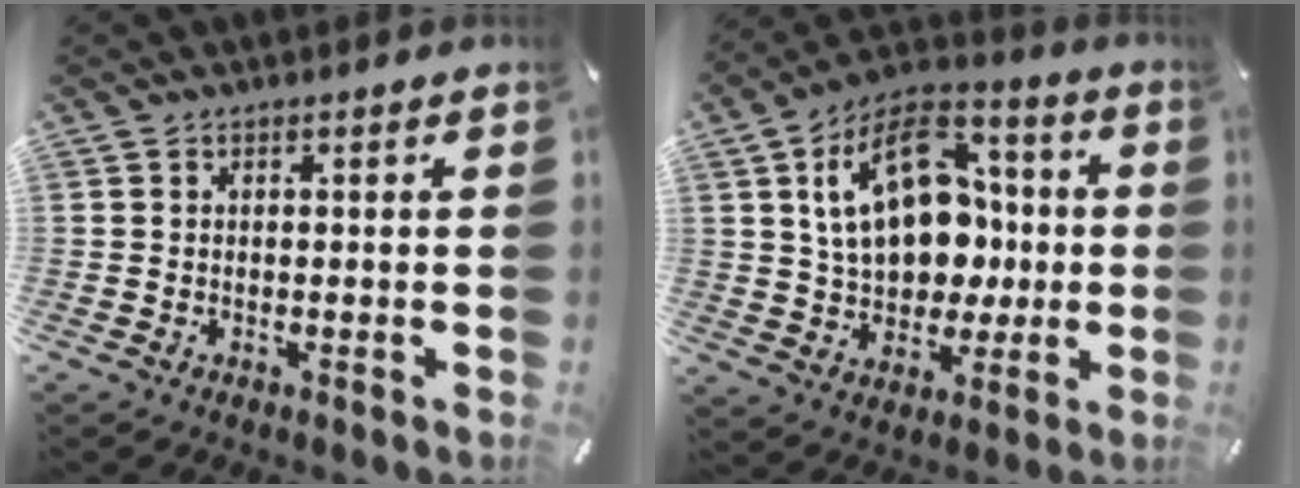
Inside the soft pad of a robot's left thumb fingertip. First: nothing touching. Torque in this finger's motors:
{"motor_torque": [2.51, 2.50, 0.89, -0.55, 0.39]}